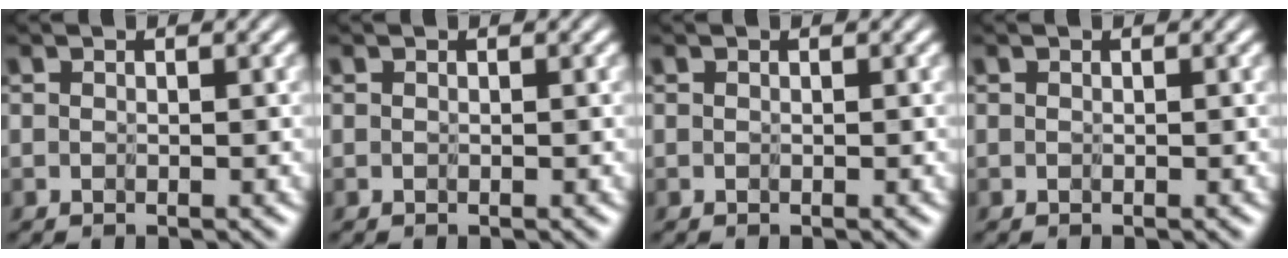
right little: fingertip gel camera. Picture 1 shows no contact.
{"total": 0.0}
{"total": 0.0}
{"total": 0.0}